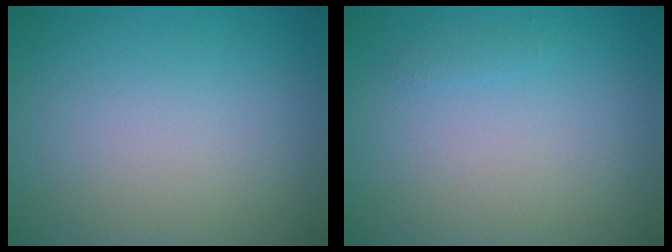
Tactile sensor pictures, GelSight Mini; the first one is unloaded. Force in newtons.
{"total": 0.5, "press": 0.5, "slide": 0.1}